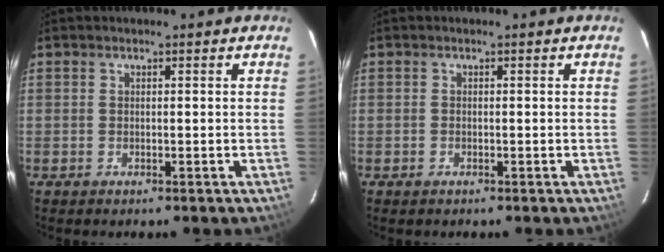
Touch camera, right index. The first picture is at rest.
{"total": 0.6, "force": [-0.4, 0.4, 0.1], "torque": [-0.002, 0.001, -0.008]}